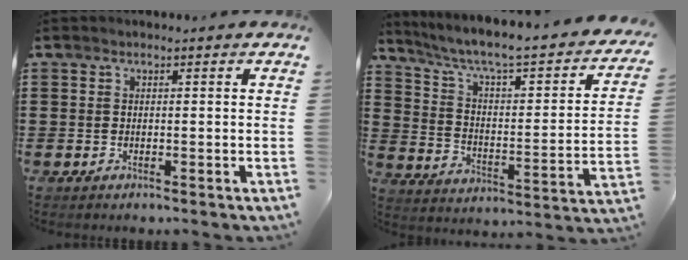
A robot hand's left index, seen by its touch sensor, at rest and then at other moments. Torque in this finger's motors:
{"motor_torque": [1.66, -0.48, 0.71, 0.21]}